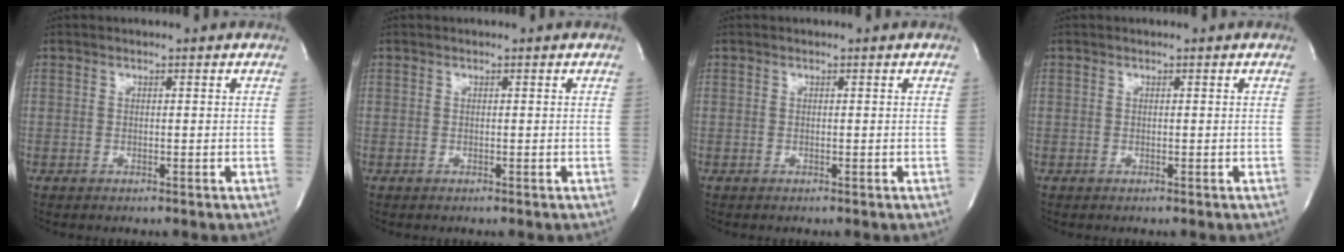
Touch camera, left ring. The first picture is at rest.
{"total": 0.0}
{"total": 0.0}
{"total": 0.0}